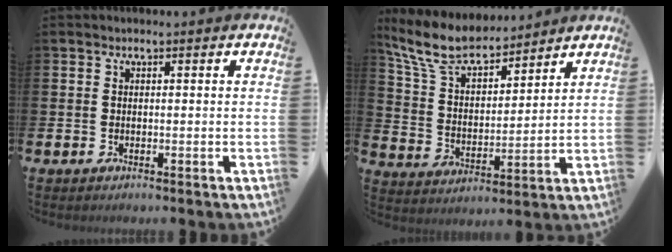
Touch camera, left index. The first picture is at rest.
{"total": 8.7, "force": [7.8, 2.5, 3.0], "torque": [-0.099, -0.041, 0.143]}